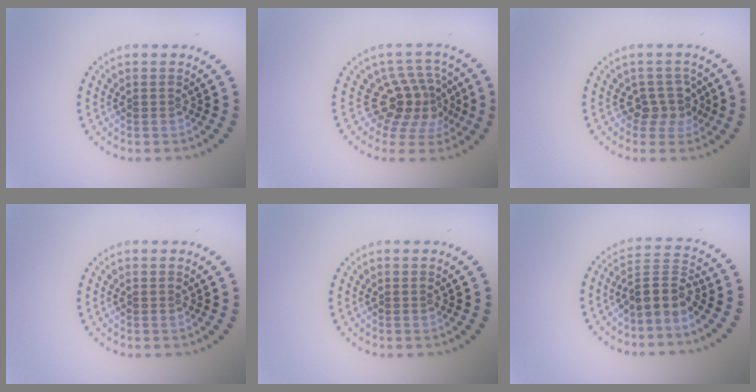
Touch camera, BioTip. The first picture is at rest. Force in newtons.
{"total": 4.2, "press": 3.1, "slide": 2.8}
{"total": 2.5, "press": 2.0, "slide": 1.6}
{"total": 0.0}
{"total": 0.0}
{"total": 3.2, "press": 2.4, "slide": 2.1}